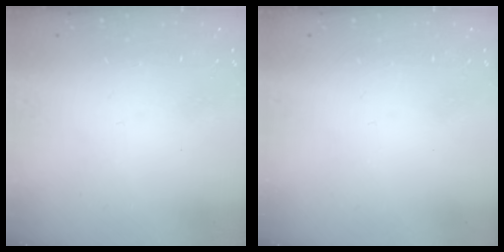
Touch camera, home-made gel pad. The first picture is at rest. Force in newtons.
{"total": 0.0}